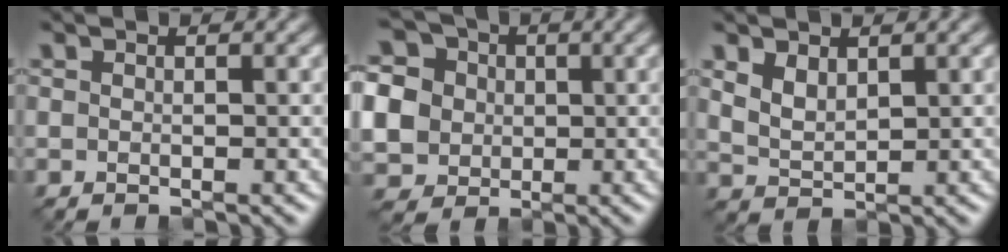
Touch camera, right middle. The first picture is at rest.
{"total": 10.3, "force": [0.5, 9.5, 4.1], "torque": [-0.120, 0.012, -0.010]}
{"total": 2.4, "force": [1.4, 1.4, 1.4], "torque": [-0.033, -0.005, 0.035]}